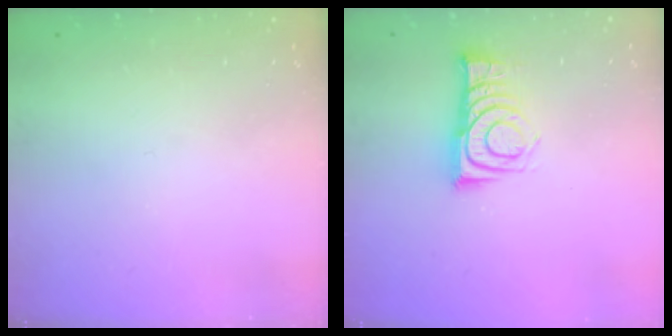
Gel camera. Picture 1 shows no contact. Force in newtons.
{"total": 9.7, "press": 9.7, "slide": 0.4}